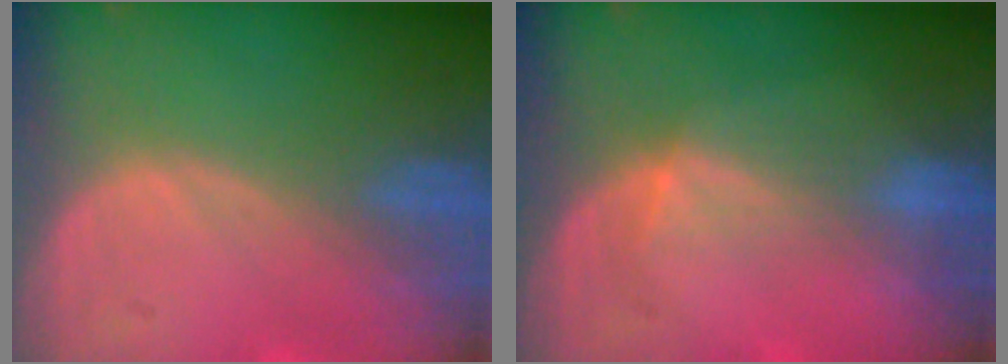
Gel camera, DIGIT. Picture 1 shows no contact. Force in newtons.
{"total": 2.7, "press": 2.4, "slide": 1.2}